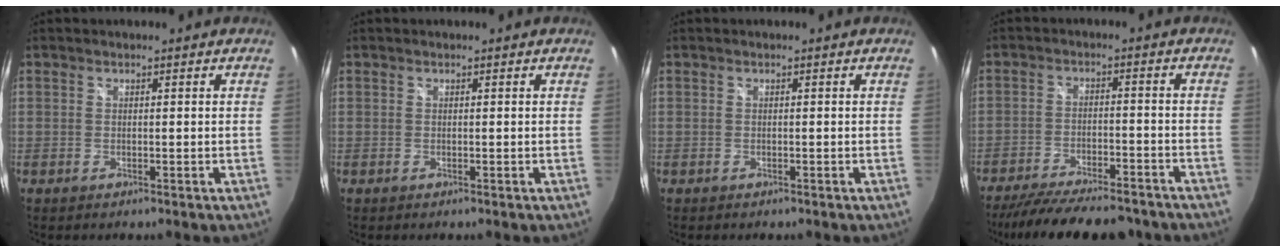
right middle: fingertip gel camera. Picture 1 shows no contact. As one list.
[{"total": 0.0}, {"total": 0.0}, {"total": 18.9, "force": [-16.1, 4.7, 8.7], "torque": [-0.172, -0.025, -0.232]}]